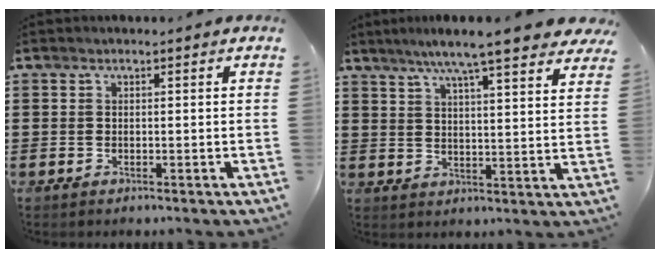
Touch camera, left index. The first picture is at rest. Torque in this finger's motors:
{"motor_torque": [1.04, -1.10, 1.05, 0.21]}